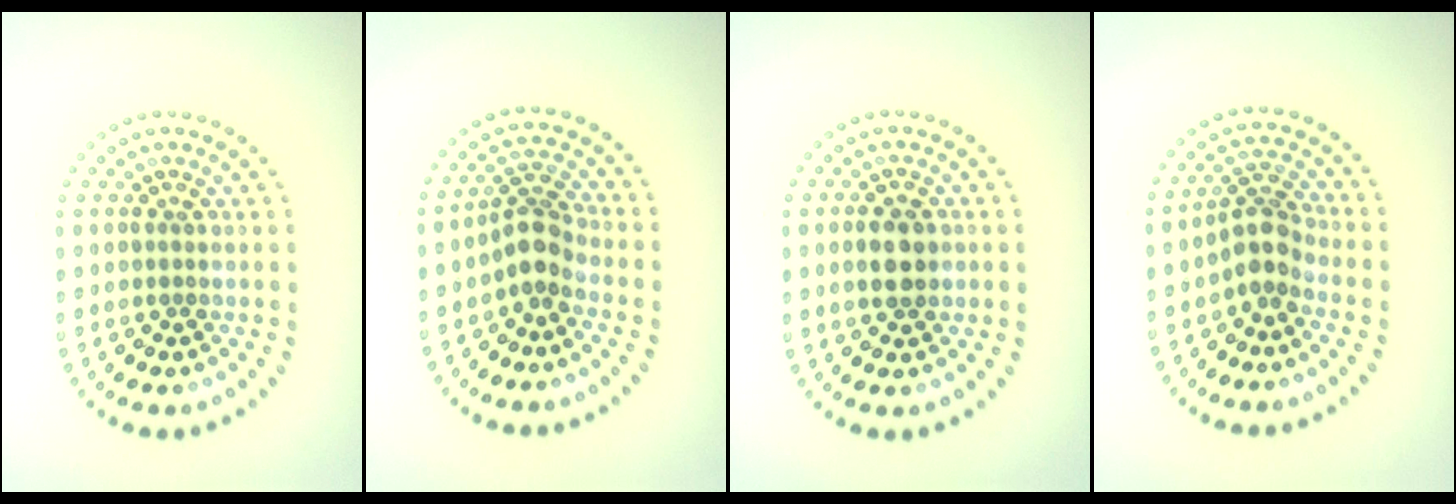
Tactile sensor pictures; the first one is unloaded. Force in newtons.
{"total": 2.8, "press": 2.1, "slide": 1.9}
{"total": 3.0, "press": 3.0, "slide": 0.1}
{"total": 2.9, "press": 2.3, "slide": 1.8}